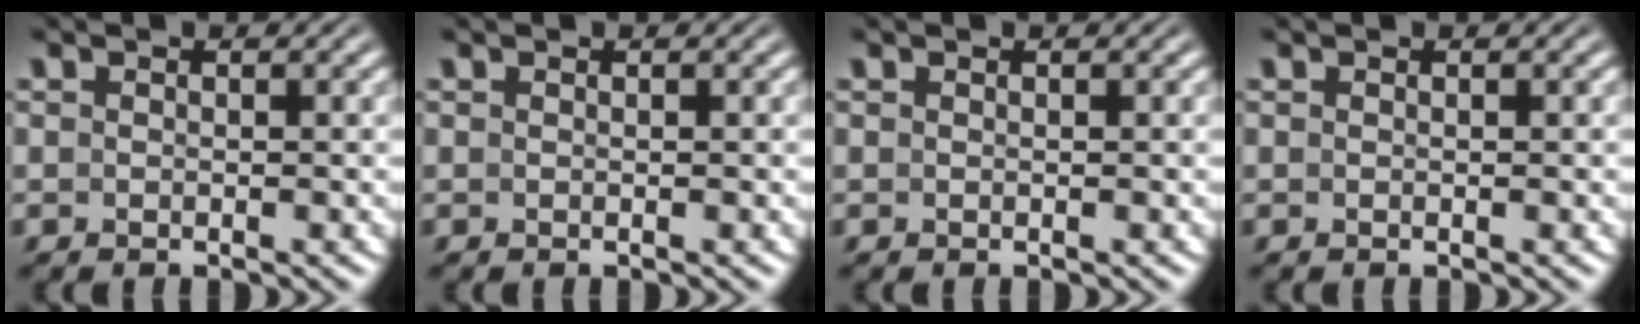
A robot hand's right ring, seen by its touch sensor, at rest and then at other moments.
{"total": 0.0}
{"total": 0.0}
{"total": 0.0}